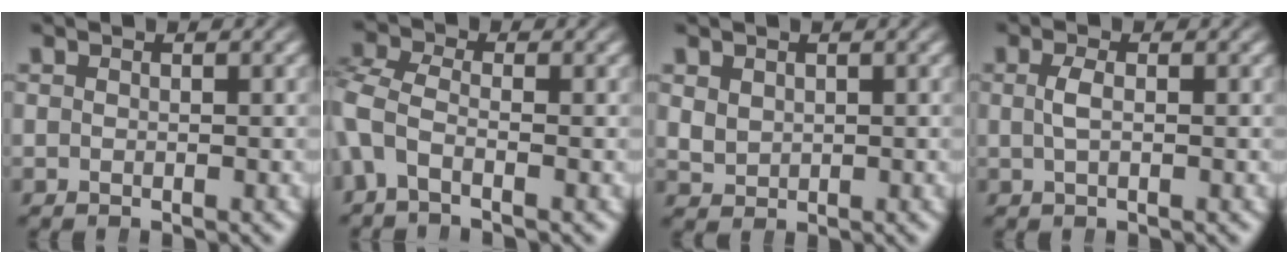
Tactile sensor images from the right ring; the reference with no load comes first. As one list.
[{"total": 3.8, "force": [-1.0, 2.8, 2.4], "torque": [-0.084, -0.022, -0.012]}, {"total": 2.2, "force": [0.7, 2.0, 0.6], "torque": [-0.026, -0.014, 0.028]}, {"total": 1.1, "force": [-0.2, 0.2, 1.1], "torque": [-0.028, -0.004, 0.001]}]